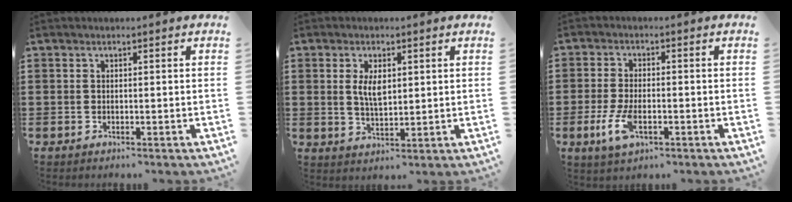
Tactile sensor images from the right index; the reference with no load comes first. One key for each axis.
{"total": 4.2, "fx": 1.0, "fy": 1.8, "fz": 3.6, "tx": -0.067, "ty": 0.003, "tz": 0.015}
{"total": 5.6, "fx": -1.8, "fy": 2.5, "fz": 4.7, "tx": -0.111, "ty": -0.009, "tz": -0.039}